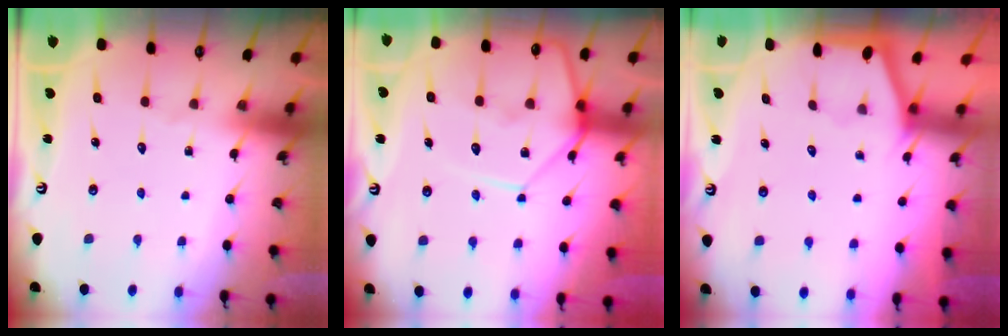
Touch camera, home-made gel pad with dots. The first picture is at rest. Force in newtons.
{"total": 11.6, "press": 11.5, "slide": 1.1}
{"total": 1.2, "press": 1.2, "slide": 0.3}